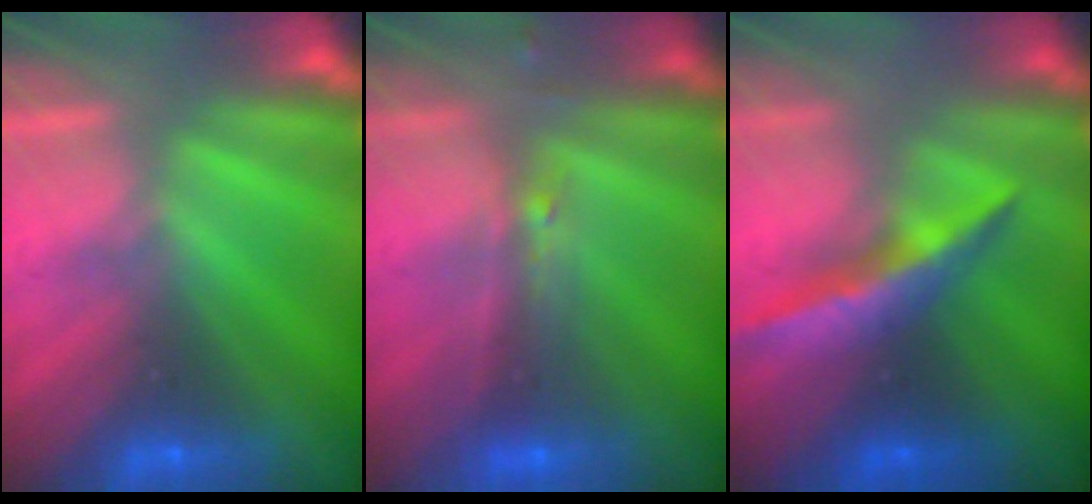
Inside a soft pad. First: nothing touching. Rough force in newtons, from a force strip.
{"total": 2.4}
{"total": 7.0}